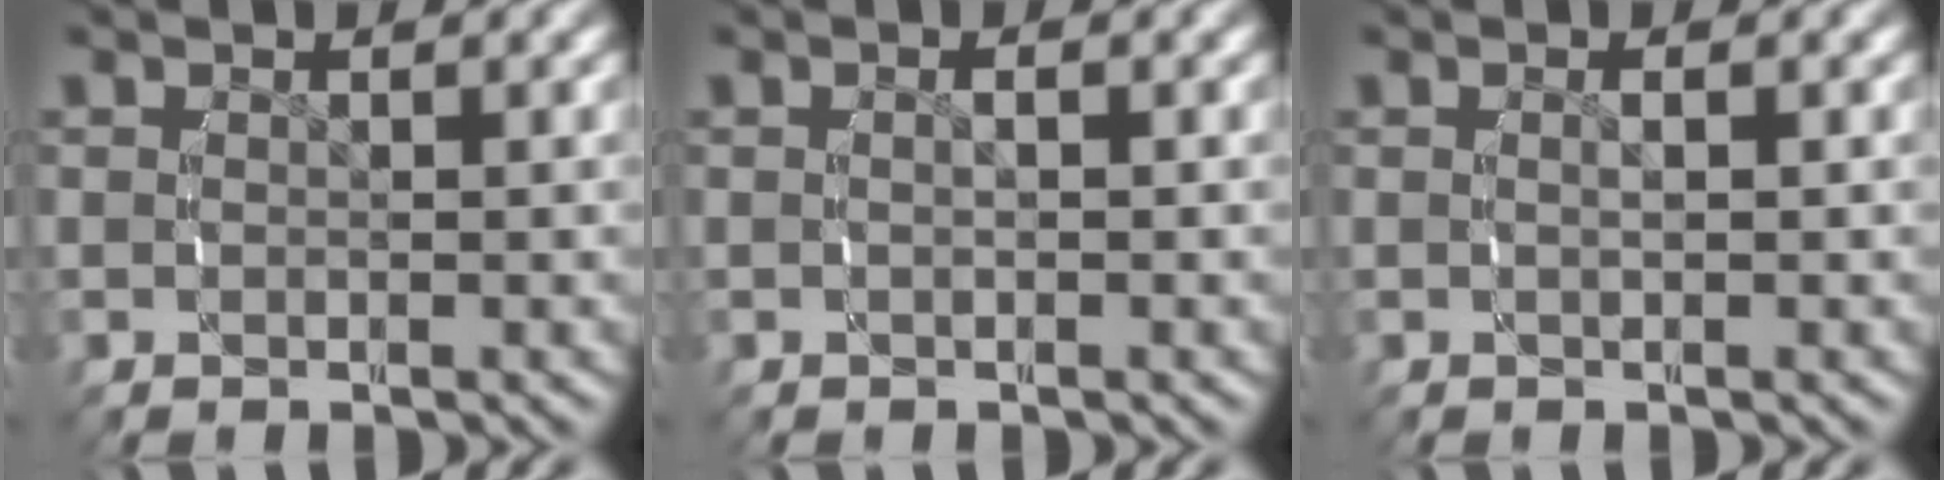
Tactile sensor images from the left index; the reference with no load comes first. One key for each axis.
{"total": 0.7, "fx": -0.3, "fy": 0.2, "fz": 0.6, "tx": -0.013, "ty": -0.004, "tz": -0.002}
{"total": 0.7, "fx": 0.0, "fy": -0.1, "fz": 0.7, "tx": -0.016, "ty": -0.003, "tz": 0.003}